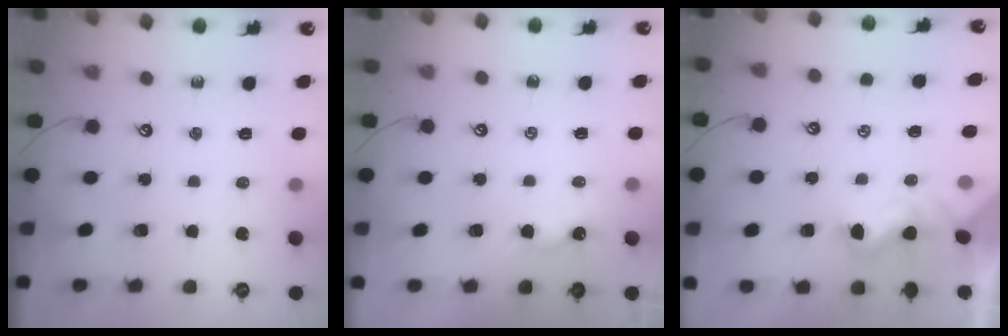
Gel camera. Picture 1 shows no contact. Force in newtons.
{"total": 1.7, "press": 1.6, "slide": 0.3}
{"total": 1.2, "press": 1.0, "slide": 0.6}